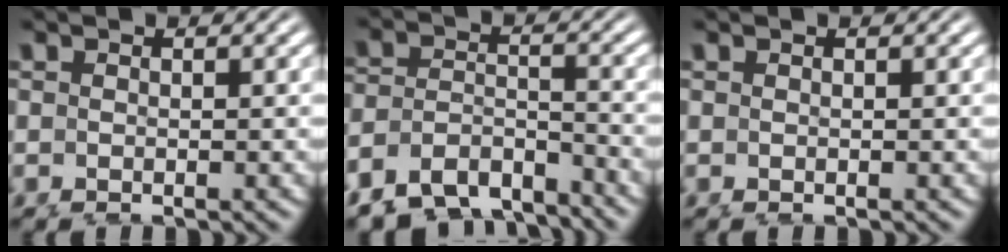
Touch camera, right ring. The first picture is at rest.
{"total": 11.5, "force": [-7.1, 8.7, 2.6], "torque": [-0.081, -0.056, -0.114]}
{"total": 0.0}